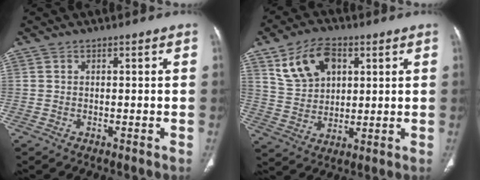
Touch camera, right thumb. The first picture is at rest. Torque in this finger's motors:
{"motor_torque": [-0.35, 0.48, -0.02, 0.21, 0.09]}